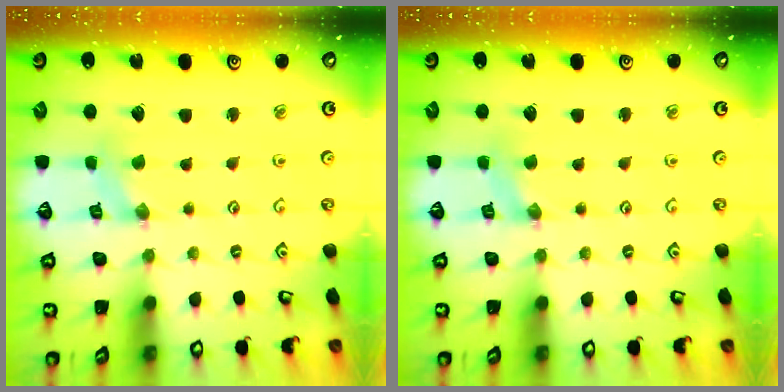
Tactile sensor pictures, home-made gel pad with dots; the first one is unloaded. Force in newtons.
{"total": 0.0}